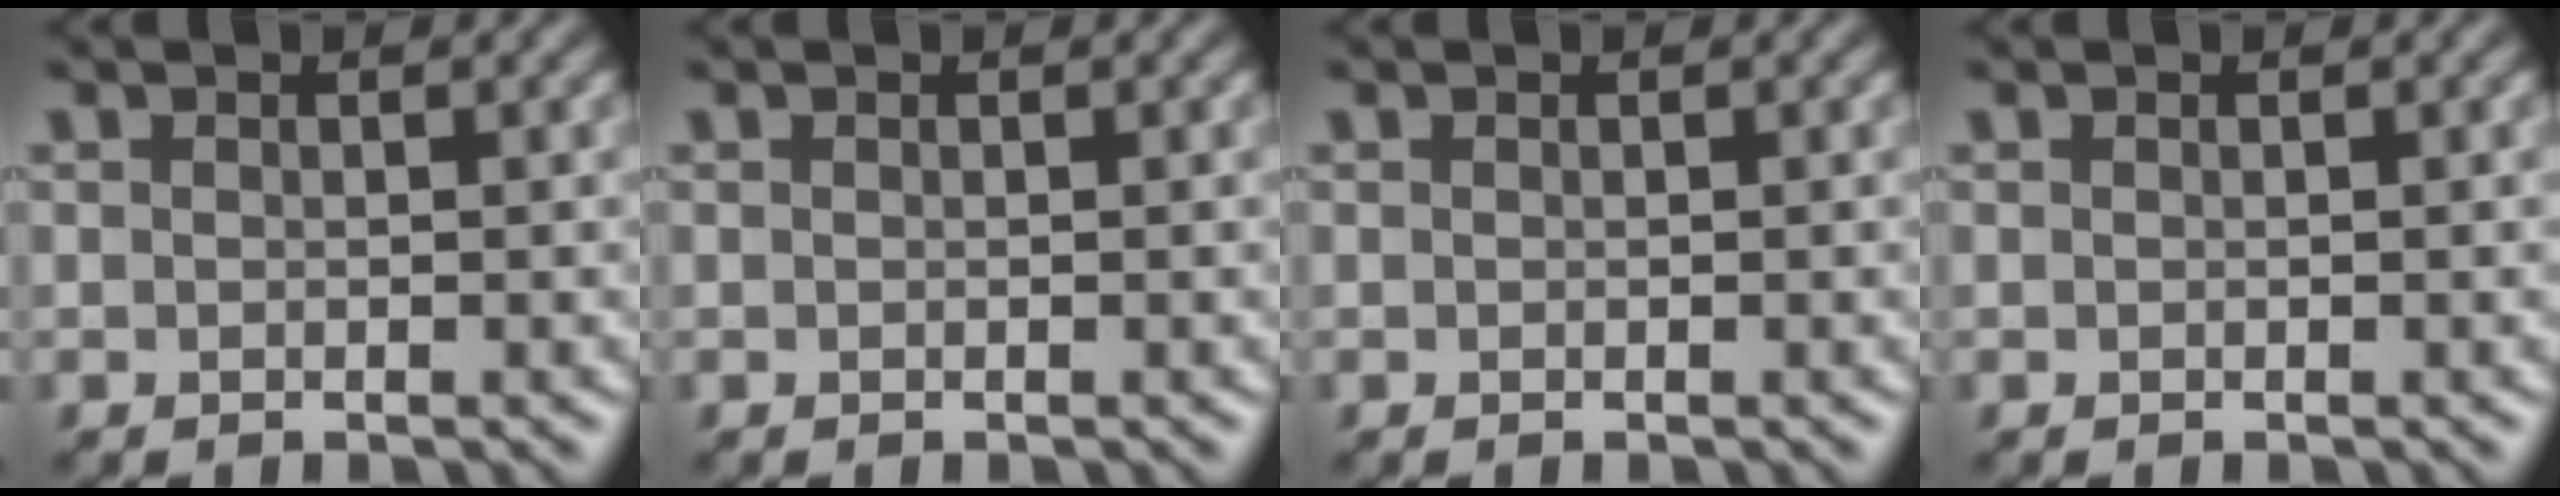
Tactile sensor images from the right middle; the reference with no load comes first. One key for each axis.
{"total": 0.0}
{"total": 0.0}
{"total": 0.0}